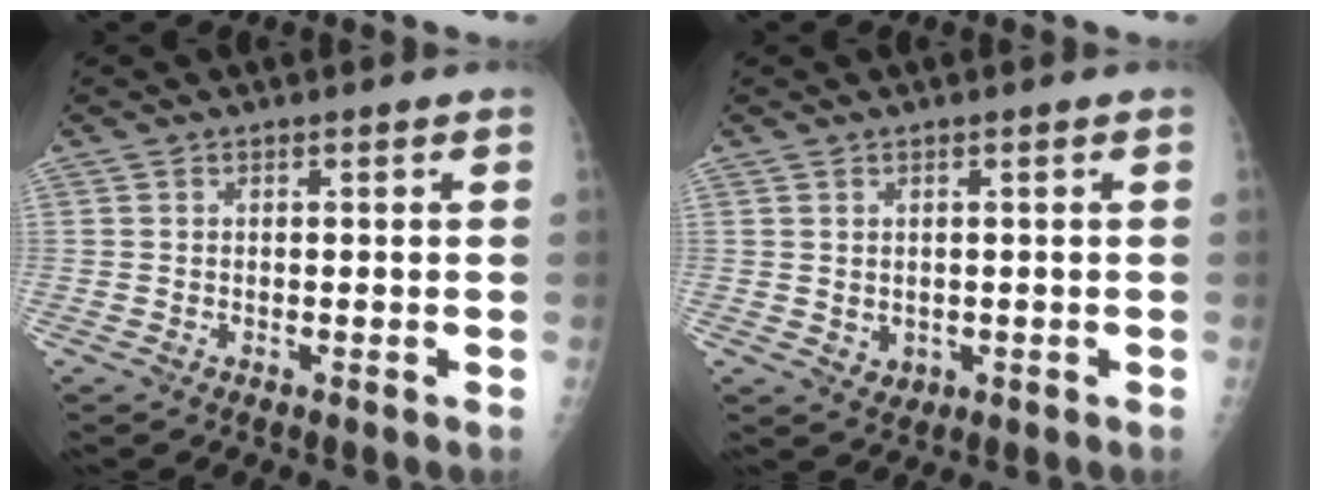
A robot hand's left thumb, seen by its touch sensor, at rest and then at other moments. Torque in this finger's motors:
{"motor_torque": [-0.59, 0.05, 0.31, 0.05, 0.04]}